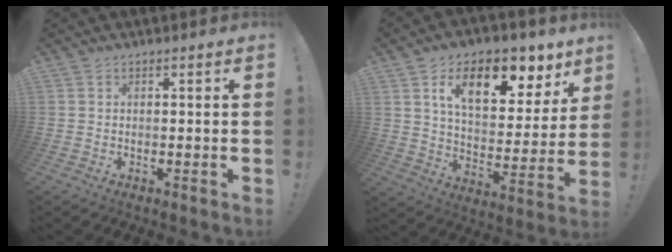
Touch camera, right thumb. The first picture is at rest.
{"total": 16.7, "force": [9.3, 7.7, 11.6], "torque": [-0.179, -0.049, 0.153]}